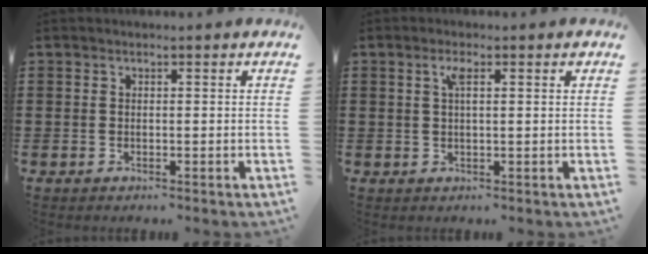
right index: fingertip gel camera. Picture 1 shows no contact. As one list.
[{"total": 2.4, "force": [0.9, 0.4, 2.2], "torque": [-0.038, 0.002, 0.011]}]